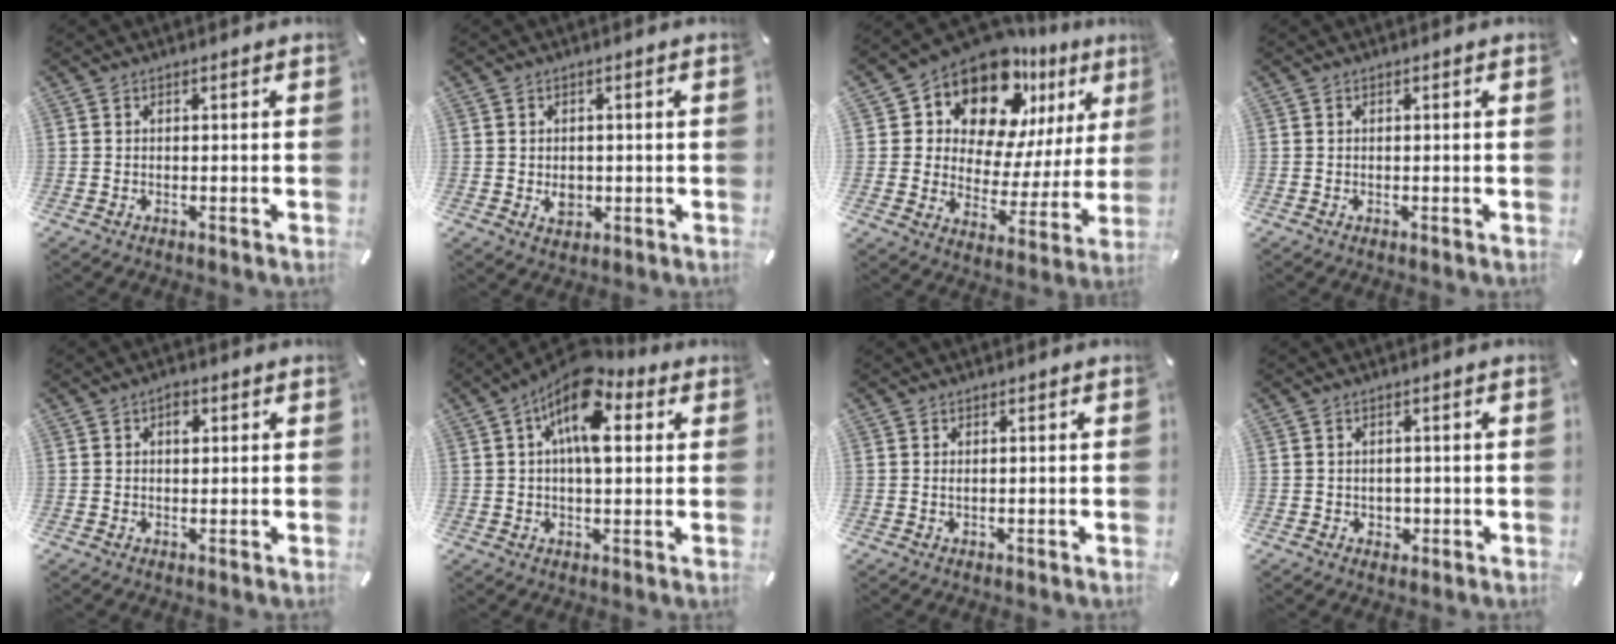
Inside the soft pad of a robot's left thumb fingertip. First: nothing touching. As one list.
[{"total": 3.7, "force": [-0.4, 3.1, 1.8], "torque": [-0.015, -0.002, -0.008]}, {"total": 15.5, "force": [12.2, 8.1, 5.2], "torque": [-0.091, -0.108, 0.213]}, {"total": 0.0}, {"total": 2.4, "force": [0.8, 1.6, 1.6], "torque": [-0.010, -0.002, 0.007]}, {"total": 13.3, "force": [5.4, 6.3, 10.4], "torque": [-0.170, -0.020, 0.091]}, {"total": 0.7, "force": [0.2, 0.2, 0.6], "torque": [-0.011, 0.001, 0.003]}, {"total": 1.9, "force": [0.0, 1.9, 0.5], "torque": [-0.003, 0.002, -0.005]}]